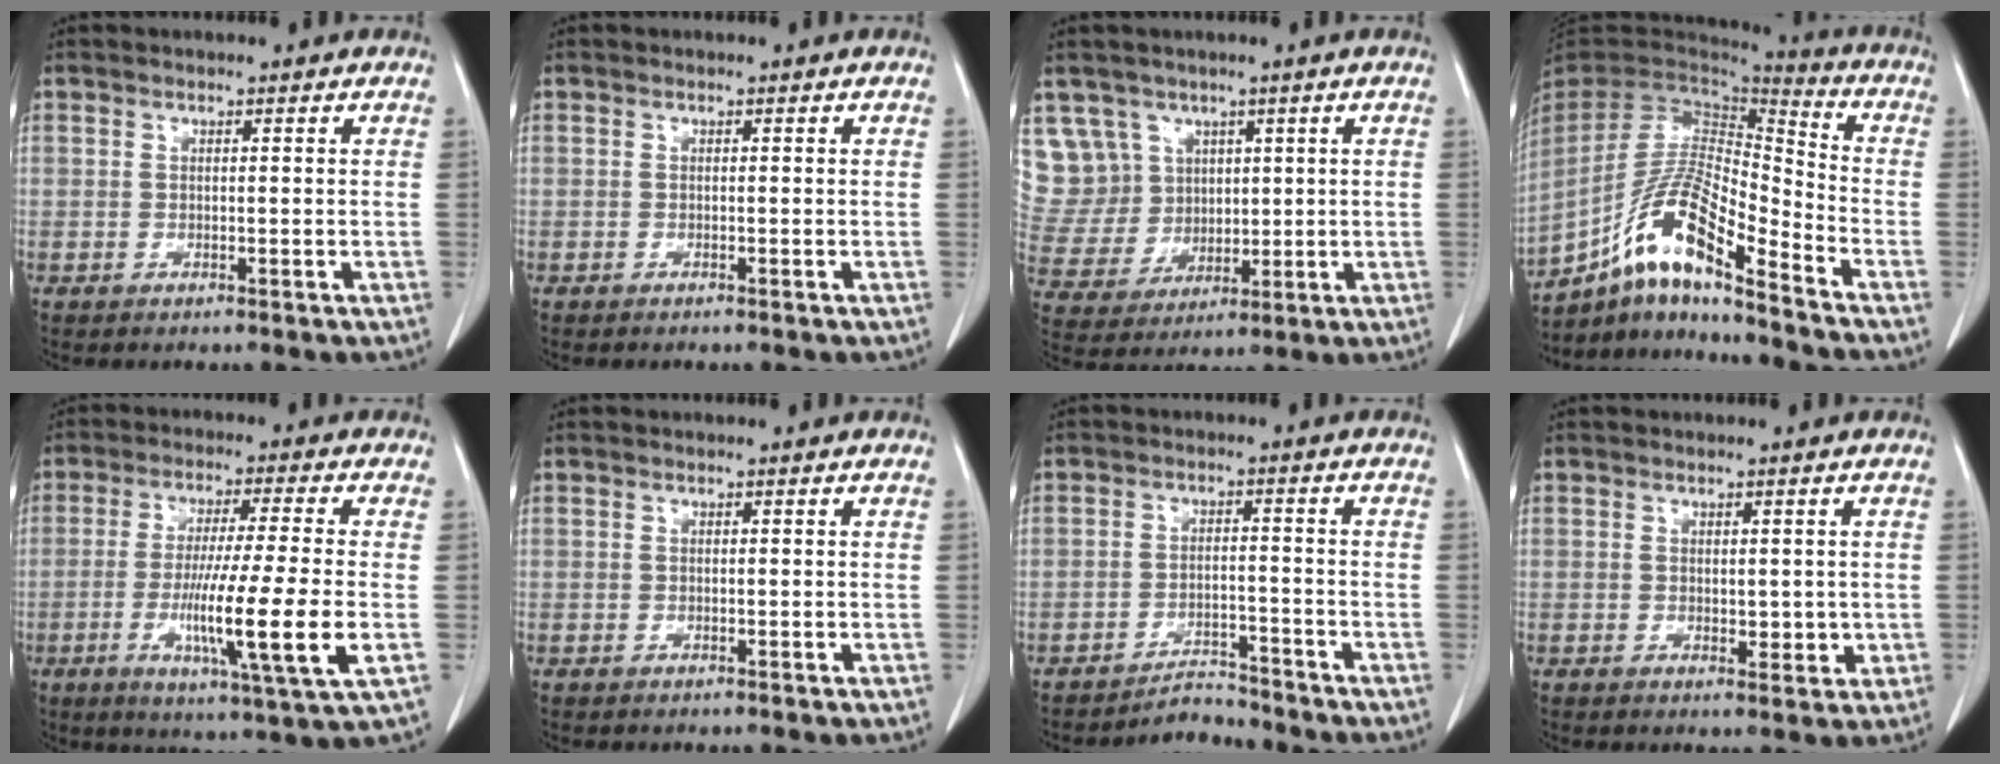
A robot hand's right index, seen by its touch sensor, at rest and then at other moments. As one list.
[{"total": 0.0}, {"total": 10.0, "force": [5.1, 8.6, 0.8], "torque": [-0.034, 0.040, 0.119]}, {"total": 16.0, "force": [-10.1, 2.5, 12.1], "torque": [-0.240, 0.001, -0.185]}, {"total": 14.1, "force": [-3.0, -0.9, 13.8], "torque": [-0.247, -0.031, -0.056]}, {"total": 0.0}, {"total": 3.7, "force": [-3.7, 0.5, -0.5], "torque": [0.007, -0.003, -0.058]}, {"total": 2.5, "force": [0.1, 1.6, 1.9], "torque": [-0.019, -0.006, 0.006]}]